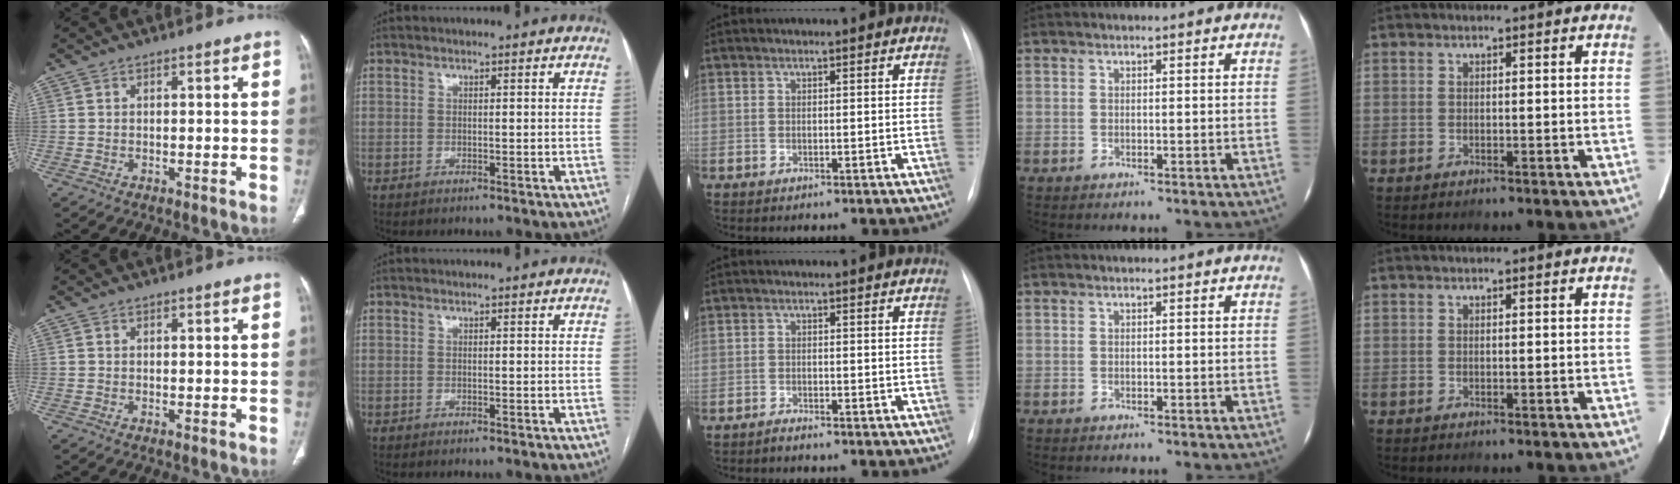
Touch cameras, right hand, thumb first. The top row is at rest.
{"middle": {"total": 0.9, "force": [-0.9, 0.0, 0.2], "torque": [-0.008, -0.003, -0.015]}}